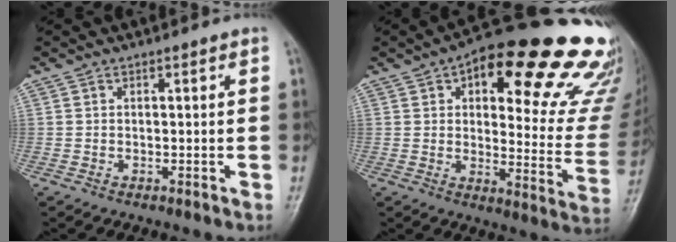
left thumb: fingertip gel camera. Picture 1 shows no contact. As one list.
[{"total": 27.5, "force": [16.2, 9.8, 20.0], "torque": [-0.220, -0.050, 0.204]}]